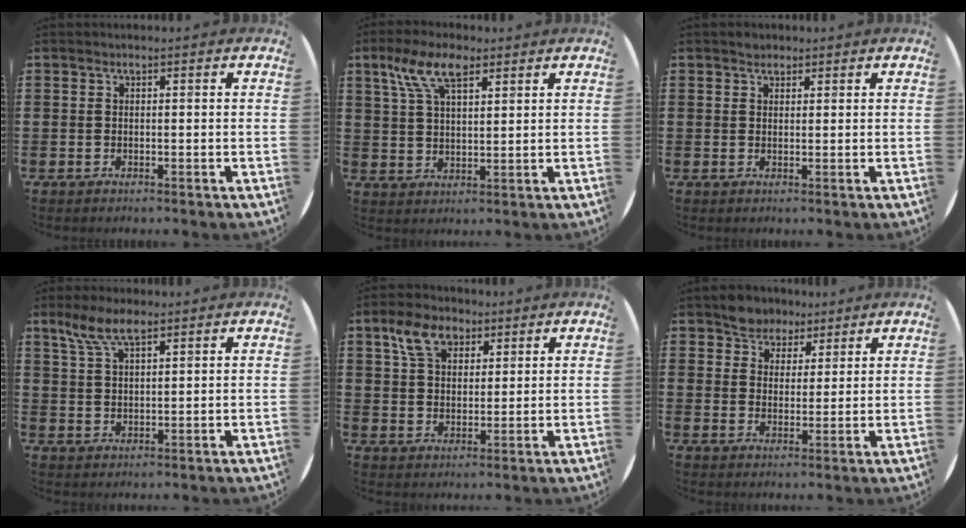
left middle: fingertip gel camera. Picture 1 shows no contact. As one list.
[{"total": 7.2, "force": [4.5, 3.1, 4.8], "torque": [-0.106, 0.008, 0.081]}, {"total": 1.3, "force": [1.1, 0.6, 0.1], "torque": [0.007, 0.000, 0.019]}, {"total": 5.6, "force": [3.8, 1.9, 3.7], "torque": [-0.080, 0.005, 0.068]}, {"total": 6.2, "force": [3.9, 3.9, 2.9], "torque": [-0.055, 0.009, 0.070]}, {"total": 4.5, "force": [3.7, 2.6, -0.1], "torque": [-0.015, 0.005, 0.071]}]